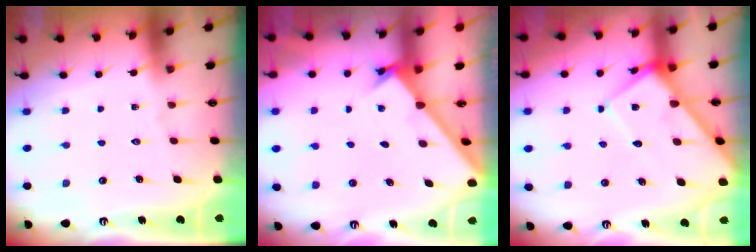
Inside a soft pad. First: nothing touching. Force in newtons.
{"total": 1.7, "press": 1.7, "slide": 0.1}
{"total": 10.7, "press": 10.7, "slide": 0.9}